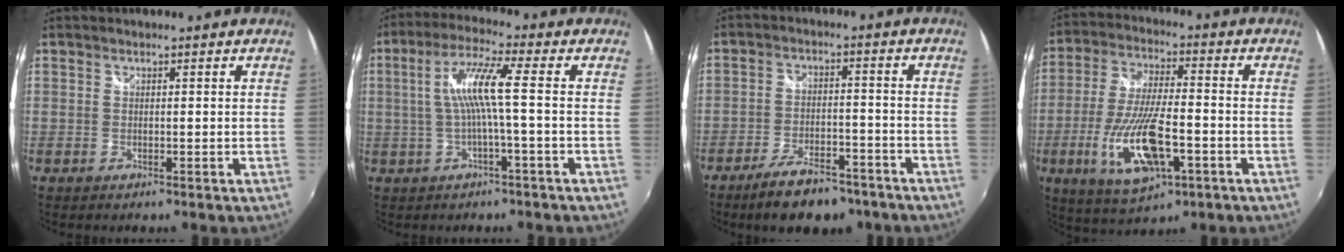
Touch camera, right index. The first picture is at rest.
{"total": 7.8, "force": [-0.5, -0.5, 7.8], "torque": [-0.159, 0.007, -0.003]}
{"total": 11.8, "force": [-9.0, 4.4, 6.3], "torque": [-0.129, -0.001, -0.137]}
{"total": 15.8, "force": [-5.4, 5.6, 13.8], "torque": [-0.286, -0.018, -0.095]}